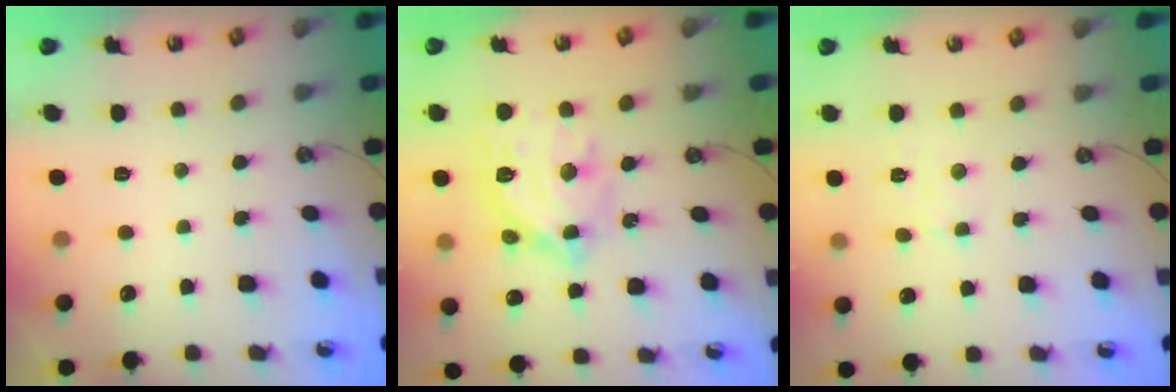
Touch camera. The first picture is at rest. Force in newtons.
{"total": 16.0, "press": 16.0, "slide": 1.4}
{"total": 1.9, "press": 1.8, "slide": 0.6}